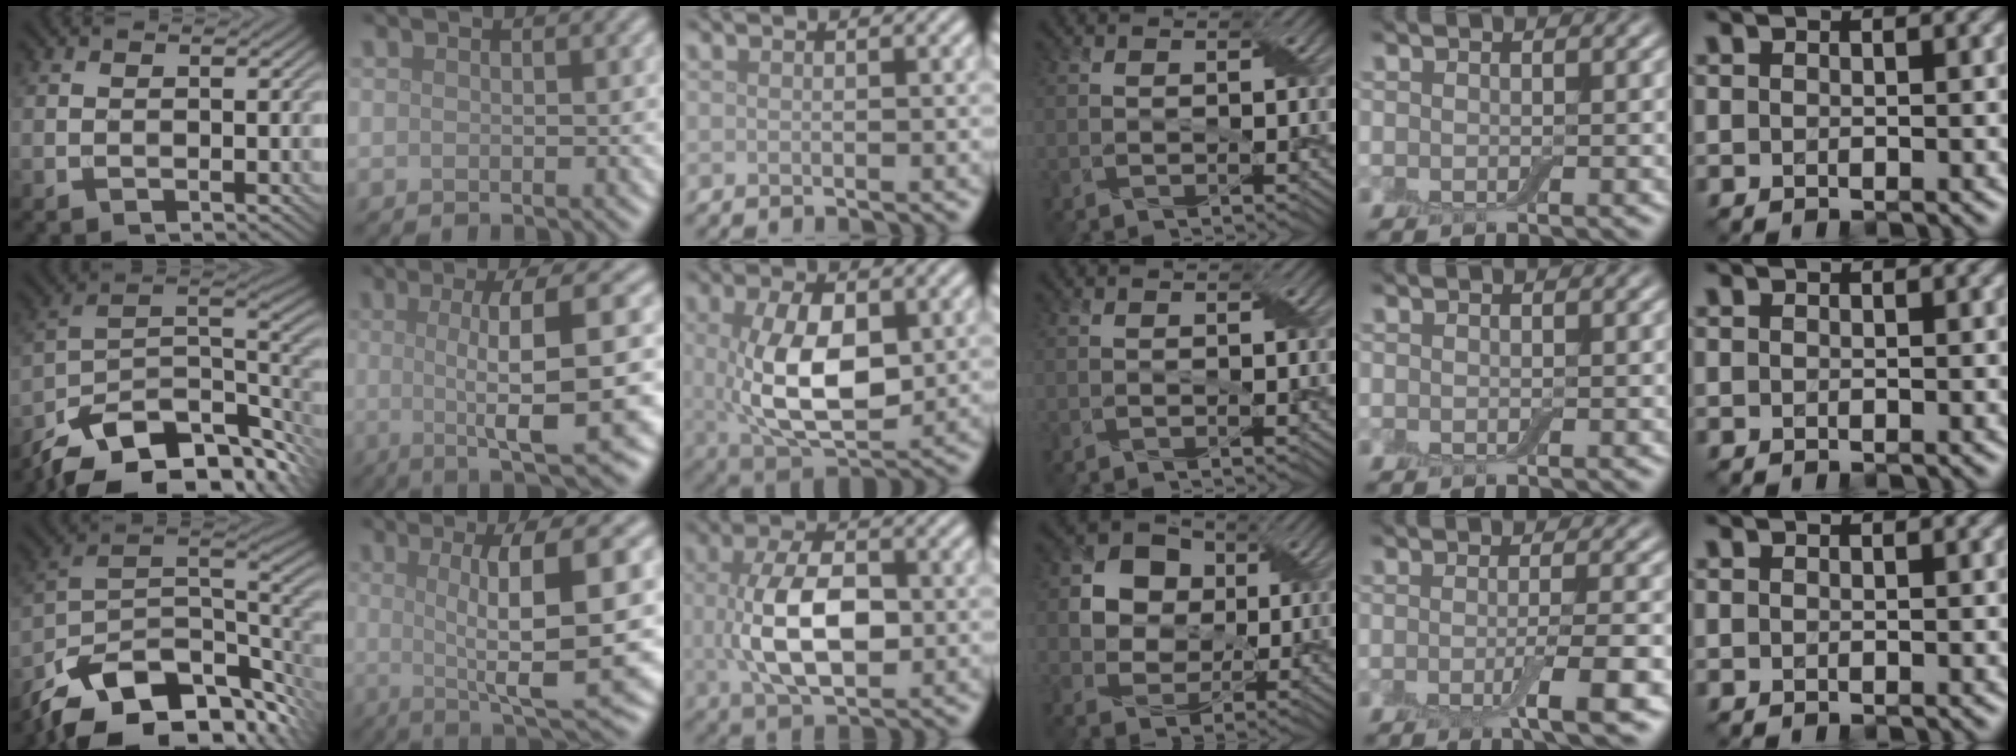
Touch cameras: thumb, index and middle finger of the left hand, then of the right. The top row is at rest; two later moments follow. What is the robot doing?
{"motion": "wrap", "object": "adhesive wrap"}